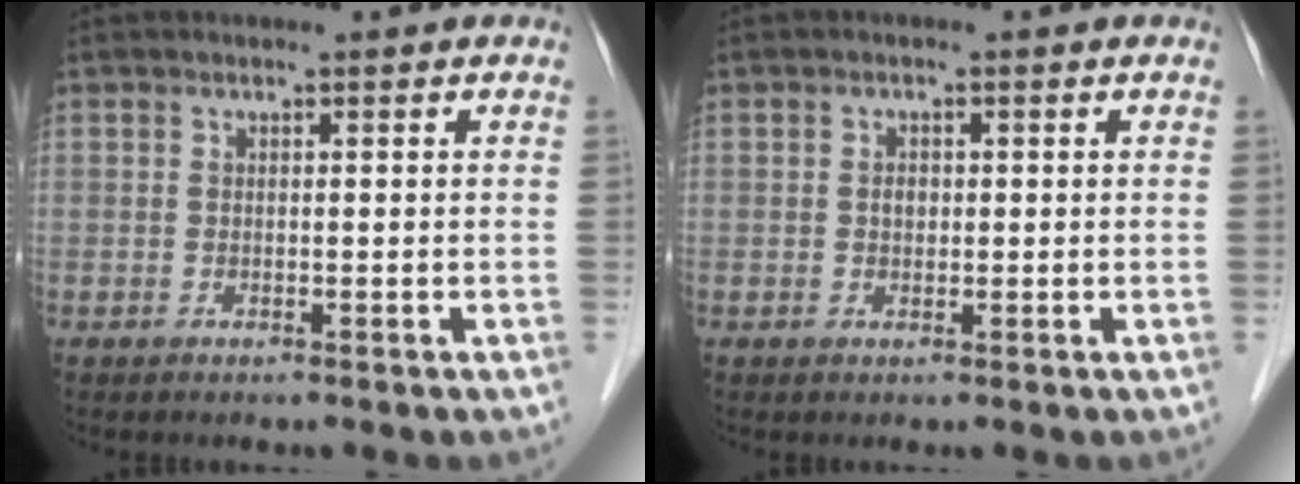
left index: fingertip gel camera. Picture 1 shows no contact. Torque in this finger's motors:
{"motor_torque": [0.71, 0.58, 0.03, 0.00]}